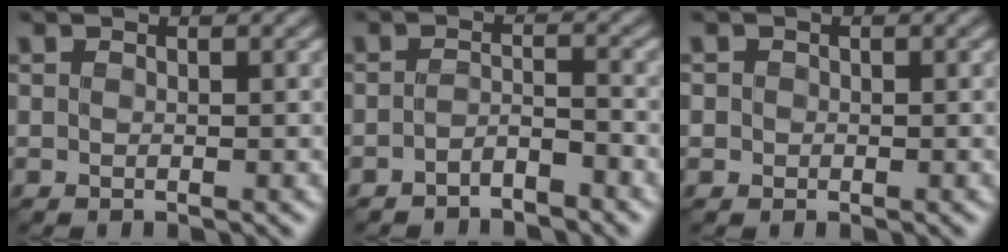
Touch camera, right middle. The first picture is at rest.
{"total": 1.8, "force": [-1.5, 0.5, 1.0], "torque": [-0.019, 0.006, -0.029]}
{"total": 0.8, "force": [0.0, 0.8, 0.1], "torque": [0.005, -0.003, -0.002]}